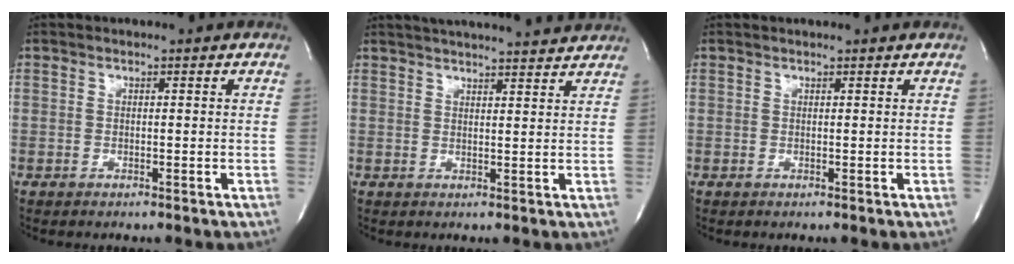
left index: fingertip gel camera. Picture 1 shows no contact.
{"total": 14.9, "force": [14.0, 1.2, 5.0], "torque": [-0.081, 0.020, 0.183]}
{"total": 2.0, "force": [1.9, 0.1, 0.6], "torque": [-0.008, 0.014, 0.023]}